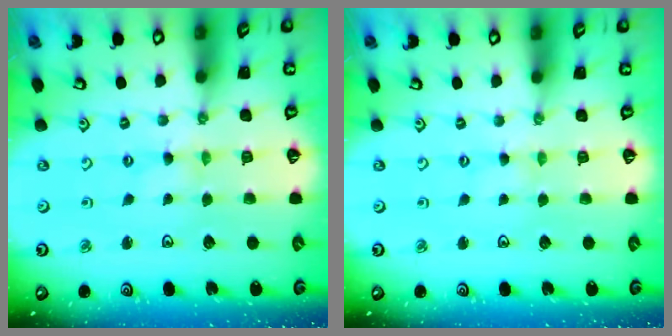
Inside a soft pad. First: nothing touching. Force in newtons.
{"total": 0.0}